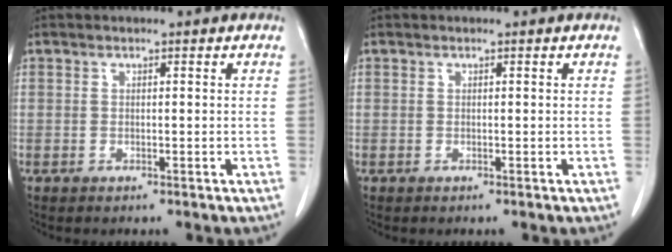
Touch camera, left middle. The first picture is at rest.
{"total": 0.0}